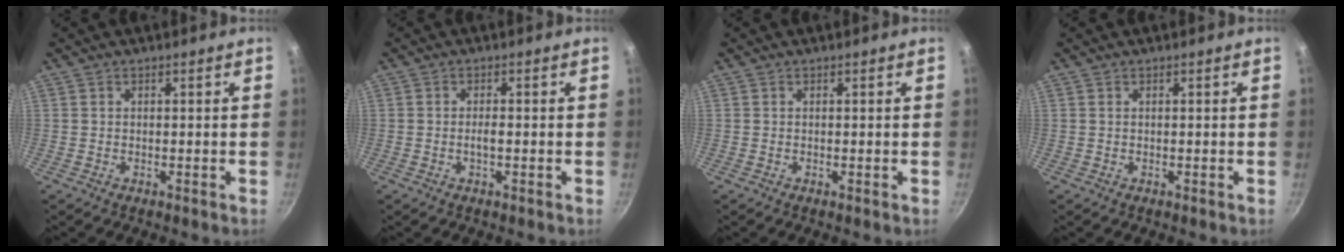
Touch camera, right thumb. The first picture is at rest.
{"total": 1.6, "force": [-0.4, 0.5, 1.5], "torque": [-0.029, 0.006, -0.010]}
{"total": 0.0}
{"total": 0.0}